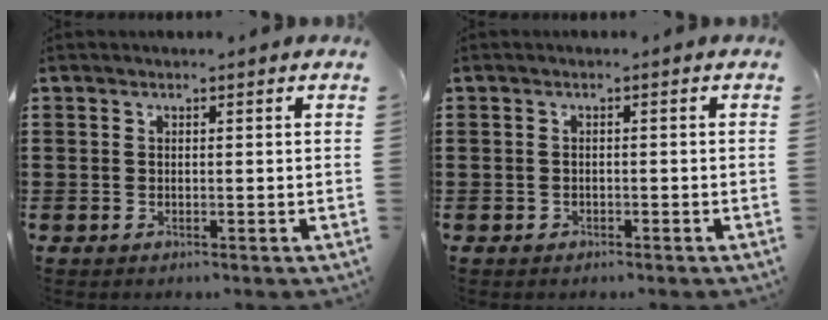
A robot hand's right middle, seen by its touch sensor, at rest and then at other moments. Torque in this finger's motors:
{"motor_torque": [0.15, 0.35, -0.02, -0.01]}